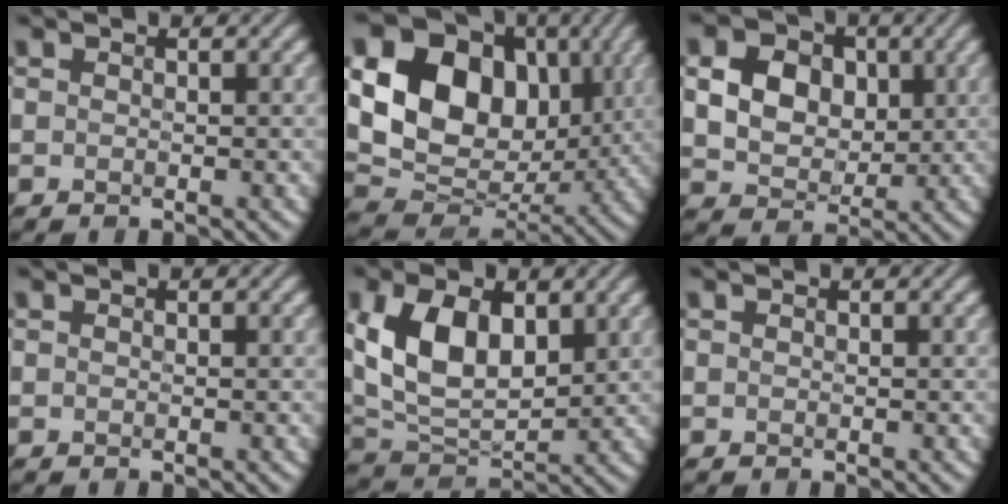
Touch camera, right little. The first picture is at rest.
{"total": 15.4, "force": [3.3, 11.7, 9.4], "torque": [-0.167, 0.025, 0.058]}
{"total": 9.2, "force": [2.4, 7.4, 4.8], "torque": [-0.114, 0.023, 0.048]}
{"total": 0.0}
{"total": 8.8, "force": [1.8, 5.2, 6.8], "torque": [-0.149, -0.001, 0.031]}
{"total": 0.0}